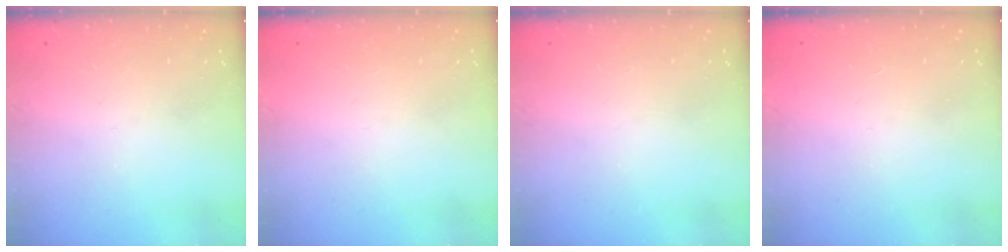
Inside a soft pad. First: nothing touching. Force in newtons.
{"total": 1.5, "press": 1.5, "slide": 0.1}
{"total": 0.0}
{"total": 3.4, "press": 3.4, "slide": 0.1}